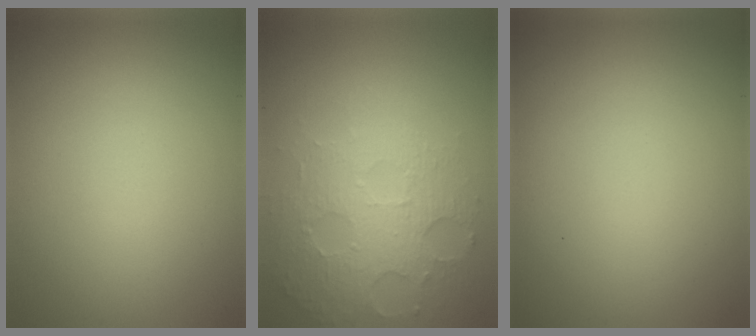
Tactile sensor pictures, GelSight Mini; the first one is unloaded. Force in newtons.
{"total": 5.0, "press": 3.5, "slide": 3.7}
{"total": 0.0}